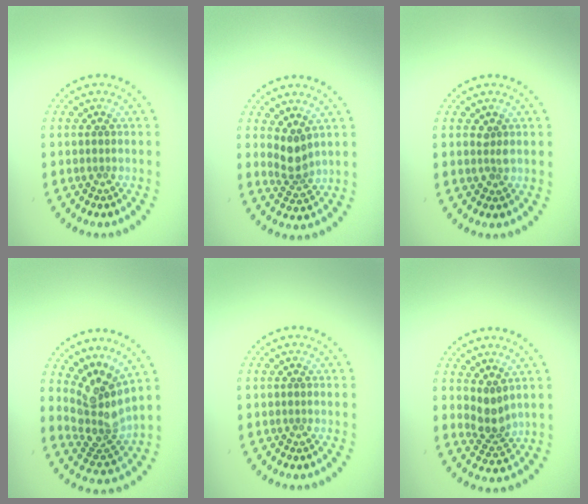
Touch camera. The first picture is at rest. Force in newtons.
{"total": 2.5, "press": 1.9, "slide": 1.6}
{"total": 0.9, "press": 0.8, "slide": 0.3}
{"total": 4.6, "press": 3.2, "slide": 3.3}
{"total": 0.0}
{"total": 2.6, "press": 1.9, "slide": 1.7}